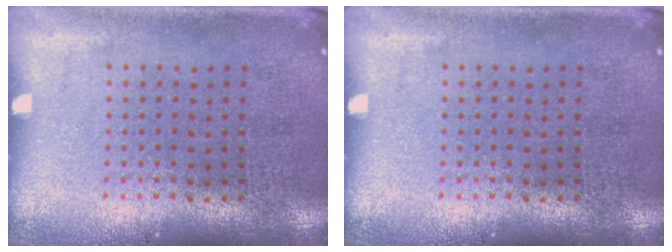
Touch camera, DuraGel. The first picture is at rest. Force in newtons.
{"total": 0.0}